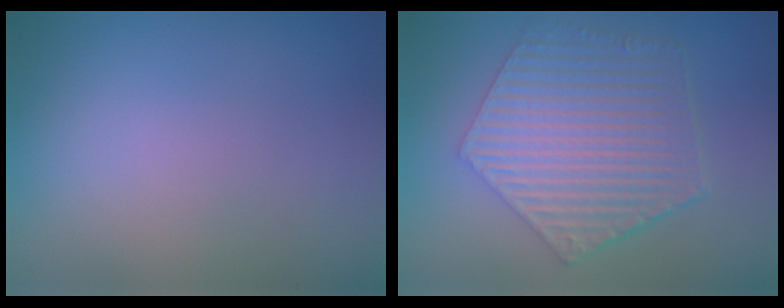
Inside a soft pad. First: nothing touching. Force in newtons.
{"total": 6.5, "press": 4.9, "slide": 4.3}